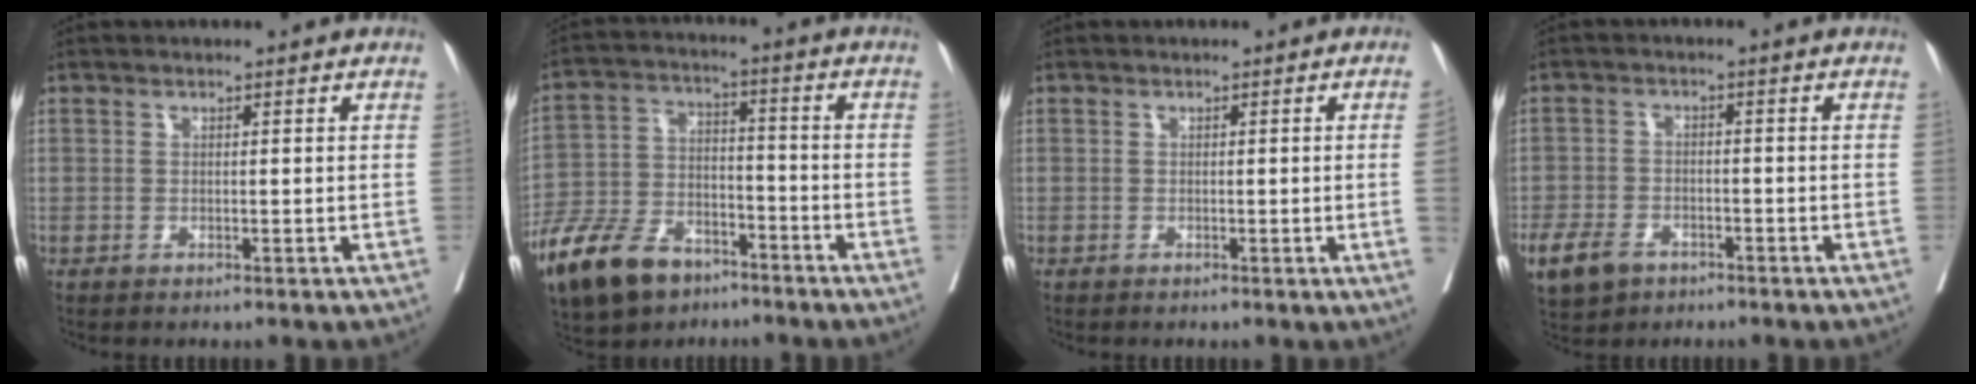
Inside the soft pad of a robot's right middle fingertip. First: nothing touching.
{"total": 14.1, "force": [-9.8, 7.3, 7.1], "torque": [-0.150, -0.005, -0.177]}
{"total": 2.7, "force": [-0.2, -1.1, 2.4], "torque": [-0.037, -0.006, 0.001]}
{"total": 8.4, "force": [-5.1, 5.6, 3.6], "torque": [-0.085, -0.004, -0.086]}